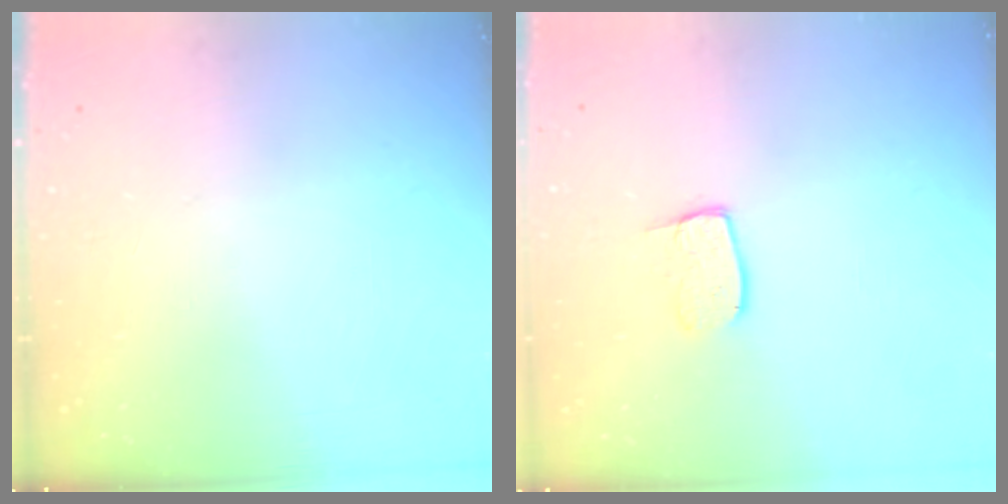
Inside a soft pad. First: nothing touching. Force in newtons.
{"total": 6.7, "press": 6.7, "slide": 0.4}